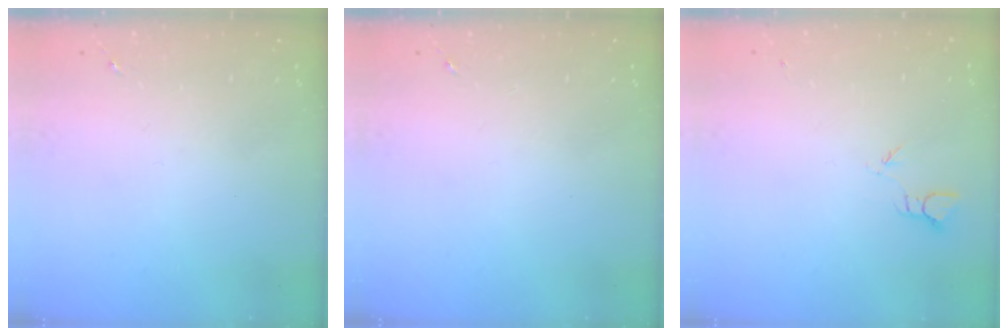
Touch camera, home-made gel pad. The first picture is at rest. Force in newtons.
{"total": 0.0}
{"total": 2.4, "press": 2.4, "slide": 0.2}